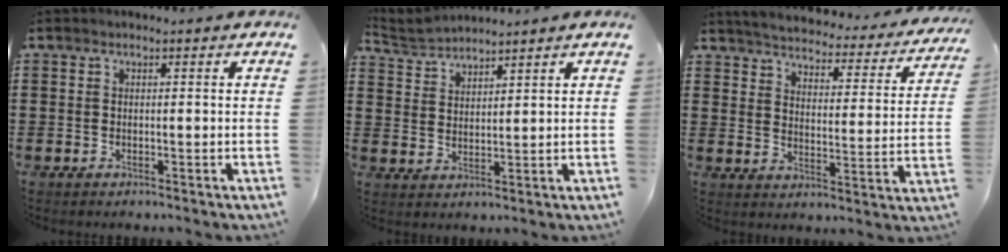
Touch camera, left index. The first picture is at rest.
{"total": 3.2, "force": [3.2, 0.2, 0.0], "torque": [-0.012, -0.010, 0.059]}
{"total": 3.5, "force": [3.4, -0.2, 0.5], "torque": [-0.032, -0.033, 0.051]}